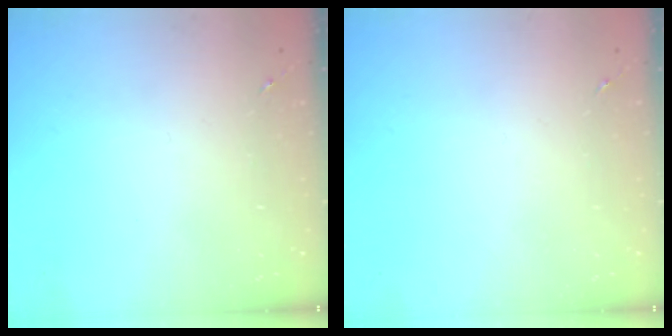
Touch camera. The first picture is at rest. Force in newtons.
{"total": 0.0}